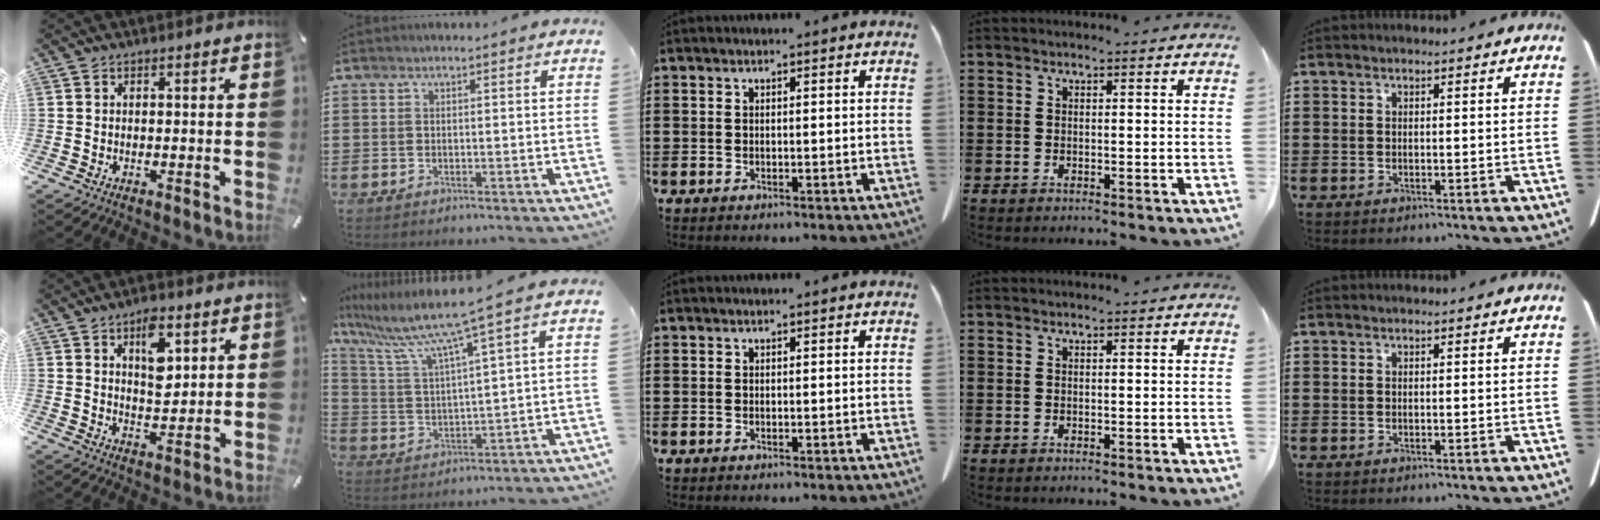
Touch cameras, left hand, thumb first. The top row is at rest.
{"thumb": {"total": 8.8, "force": [4.0, 5.0, 6.0], "torque": [-0.074, -0.017, 0.063]}, "index": {"total": 8.5, "force": [6.3, -1.1, 5.6], "torque": [-0.134, -0.041, 0.101]}}